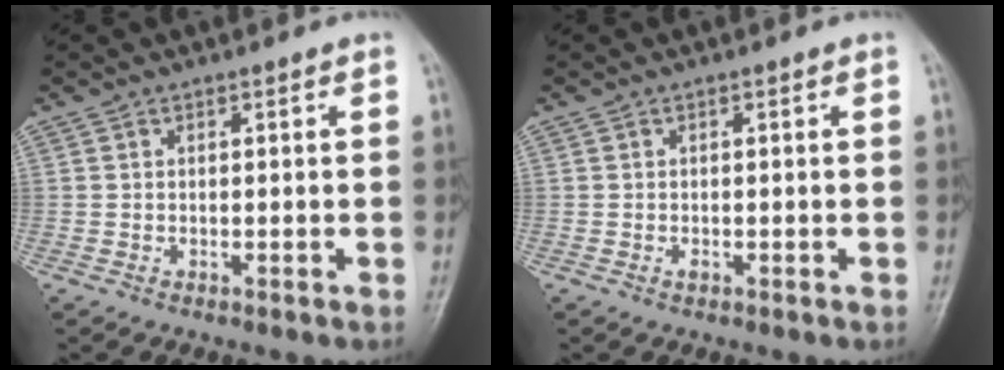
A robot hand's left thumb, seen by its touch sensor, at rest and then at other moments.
{"total": 0.8, "force": [-0.2, 0.5, 0.6], "torque": [-0.008, 0.001, -0.005]}